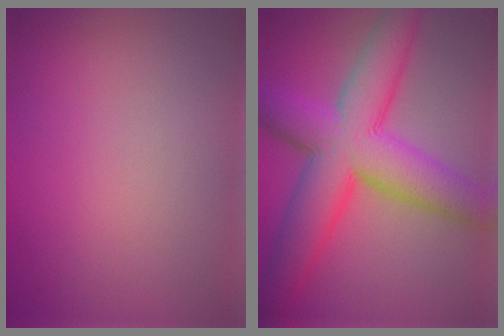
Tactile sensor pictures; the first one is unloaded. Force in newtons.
{"total": 10.9, "press": 10.9, "slide": 0.2}